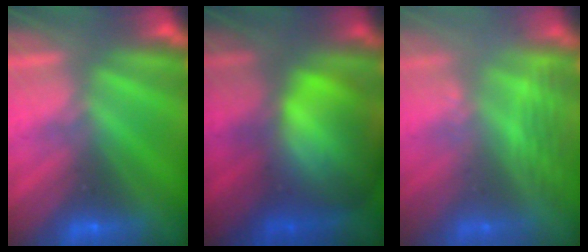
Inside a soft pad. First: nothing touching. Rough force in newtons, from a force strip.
{"total": 9.6}
{"total": 2.9}